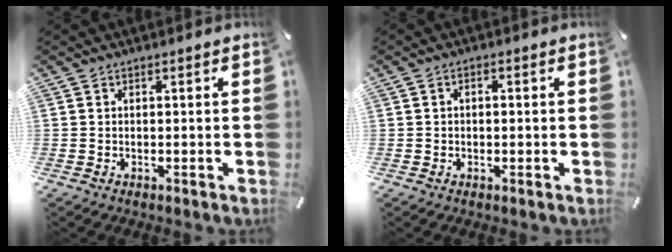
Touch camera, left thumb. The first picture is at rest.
{"total": 1.1, "force": [-0.2, 0.8, 0.7], "torque": [-0.013, 0.004, -0.005]}